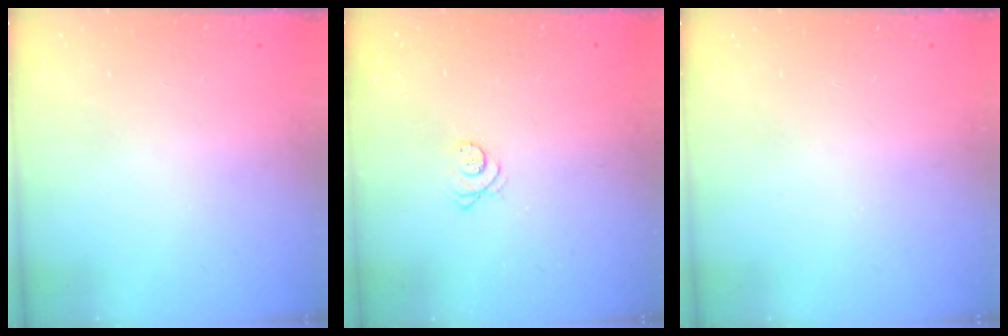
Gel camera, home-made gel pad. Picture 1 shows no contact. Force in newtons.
{"total": 2.7, "press": 2.7, "slide": 0.4}
{"total": 0.0}